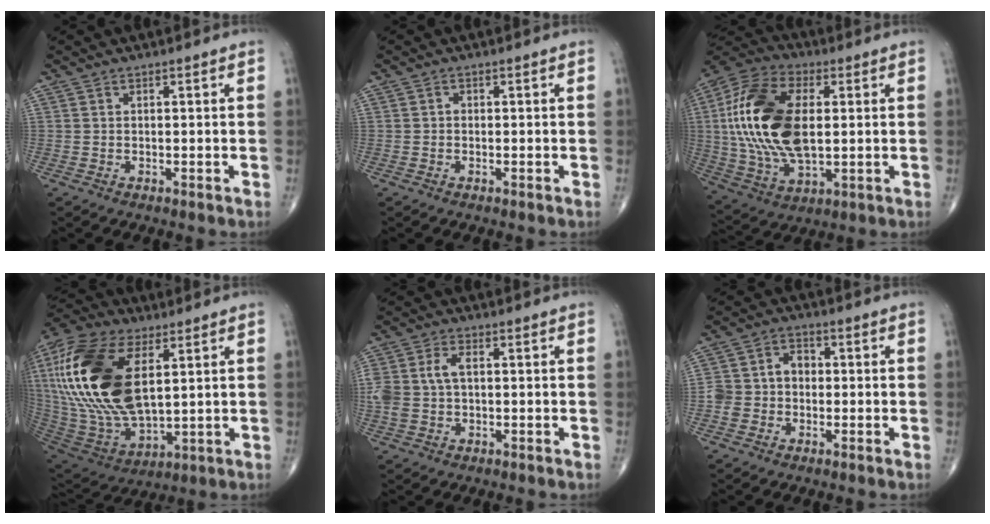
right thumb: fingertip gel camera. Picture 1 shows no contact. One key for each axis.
{"total": 0.6, "fx": -0.1, "fy": 0.5, "fz": 0.3, "tx": -0.001, "ty": 0.002, "tz": -0.005}
{"total": 22.2, "fx": 2.3, "fy": 11.9, "fz": 18.6, "tx": -0.384, "ty": -0.001, "tz": 0.039}
{"total": 28.6, "fx": 6.8, "fy": 14.4, "fz": 23.8, "tx": -0.516, "ty": -0.020, "tz": 0.131}
{"total": 6.5, "fx": 0.4, "fy": 4.0, "fz": 5.1, "tx": -0.128, "ty": 0.018, "tz": 0.009}
{"total": 6.3, "fx": -0.7, "fy": 5.3, "fz": 3.2, "tx": -0.040, "ty": 0.031, "tz": -0.022}